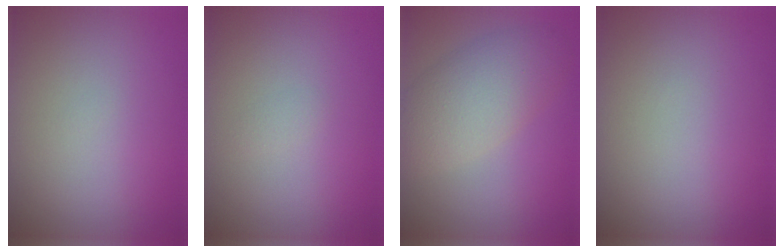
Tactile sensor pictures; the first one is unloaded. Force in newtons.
{"total": 0.5, "press": 0.5, "slide": 0.1}
{"total": 5.6, "press": 5.6, "slide": 0.3}
{"total": 0.0}